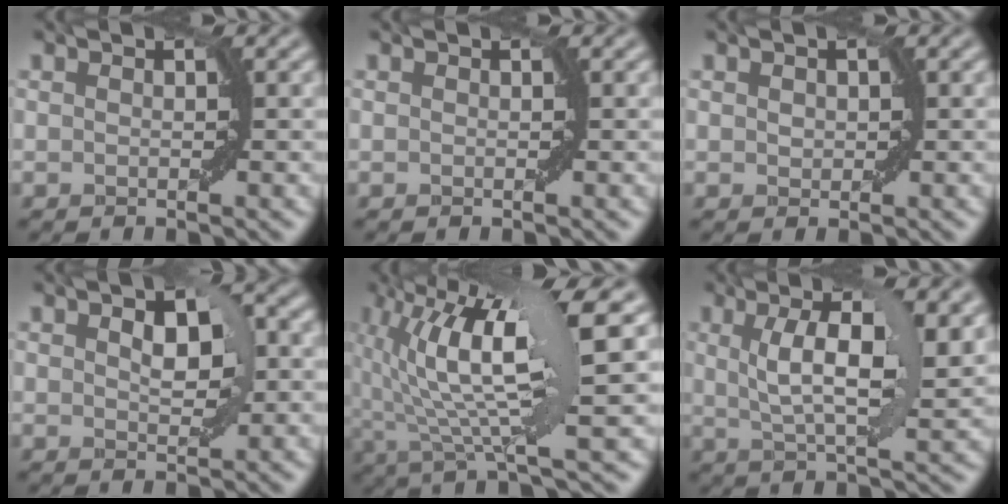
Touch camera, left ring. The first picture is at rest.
{"total": 0.0}
{"total": 0.9, "force": [0.2, 0.7, 0.6], "torque": [-0.009, 0.002, 0.007]}
{"total": 4.7, "force": [0.9, 2.4, 4.0], "torque": [-0.061, 0.006, 0.016]}
{"total": 10.6, "force": [3.2, 1.9, 9.9], "torque": [-0.180, 0.014, 0.058]}
{"total": 7.3, "force": [2.0, 2.2, 6.7], "torque": [-0.112, 0.002, 0.034]}